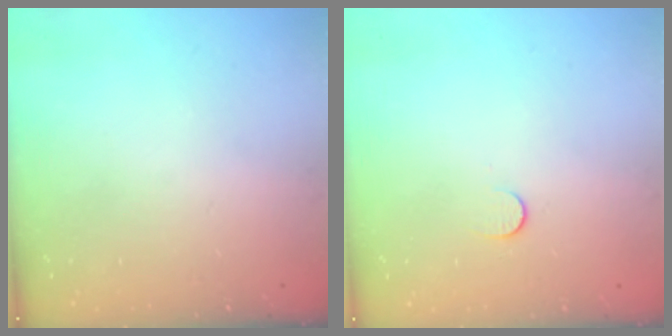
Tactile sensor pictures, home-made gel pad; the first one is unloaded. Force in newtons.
{"total": 5.2, "press": 5.2, "slide": 0.5}